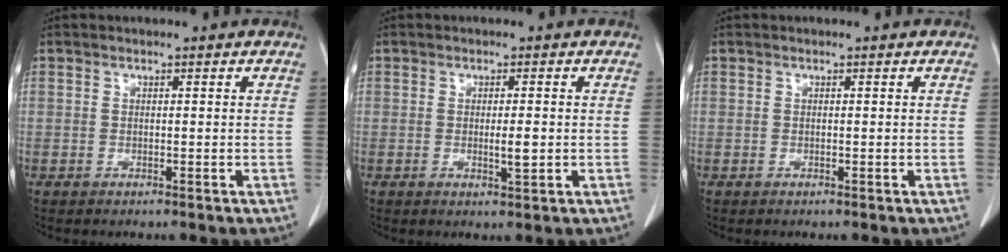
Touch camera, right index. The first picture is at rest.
{"total": 2.4, "force": [-0.2, 0.4, 2.3], "torque": [-0.038, -0.003, -0.002]}
{"total": 0.0}